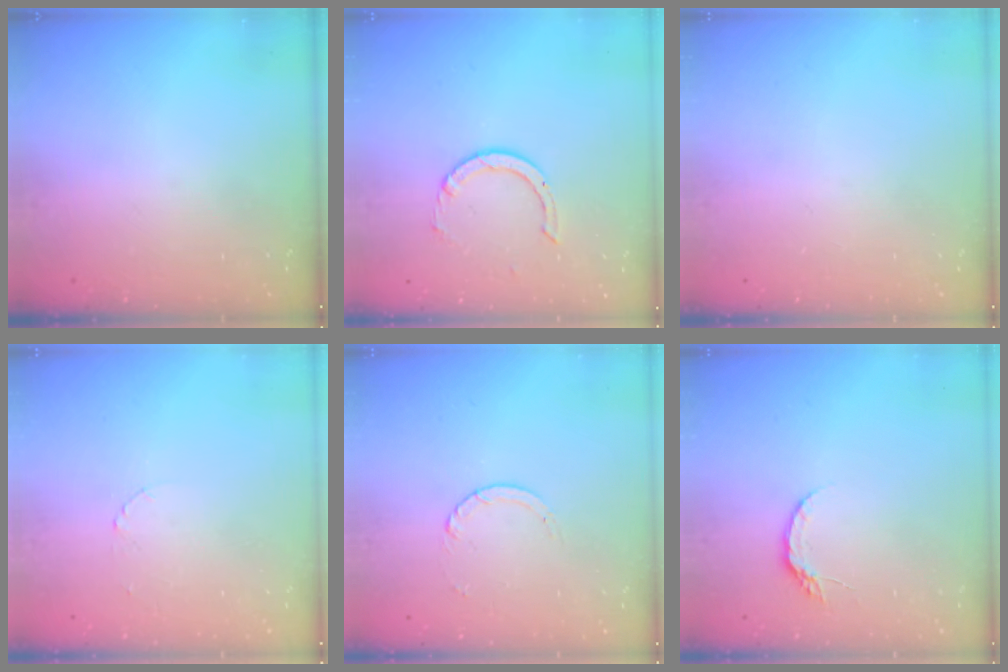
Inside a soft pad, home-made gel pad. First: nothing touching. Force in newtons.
{"total": 1.7, "press": 1.7, "slide": 0.1}
{"total": 0.0}
{"total": 1.3, "press": 1.3, "slide": 0.1}
{"total": 2.5, "press": 2.4, "slide": 0.2}
{"total": 4.9, "press": 4.8, "slide": 0.7}